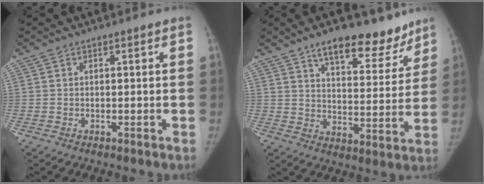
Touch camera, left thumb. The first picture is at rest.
{"total": 15.2, "force": [11.1, 6.6, 8.0], "torque": [-0.055, -0.064, 0.166]}